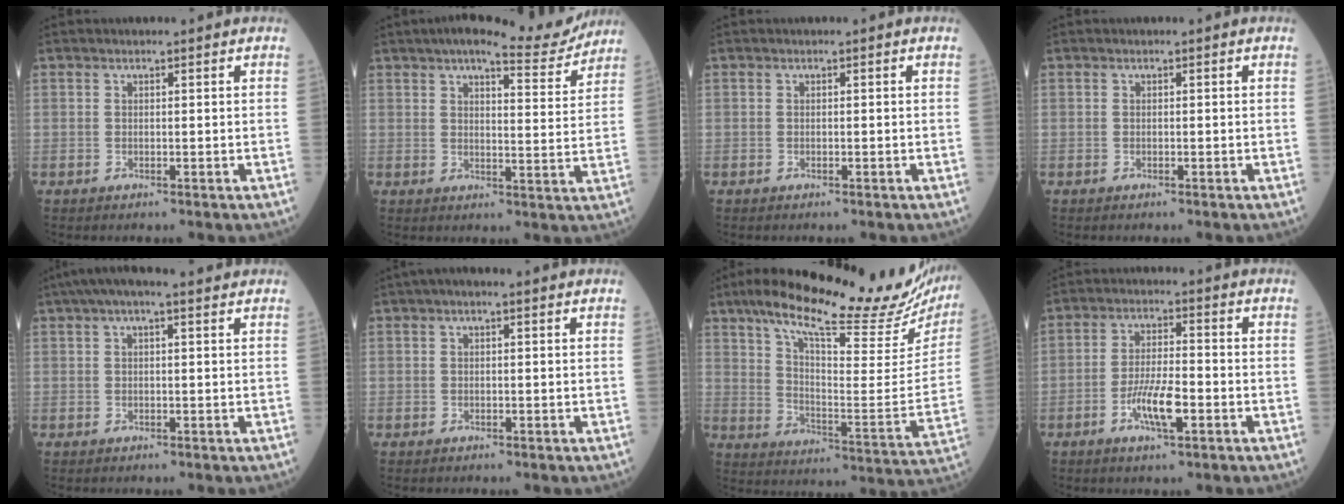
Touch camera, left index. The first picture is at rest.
{"total": 10.7, "force": [9.6, 1.5, 4.5], "torque": [-0.055, -0.013, 0.117]}
{"total": 0.0}
{"total": 0.0}
{"total": 6.5, "force": [4.5, 1.5, 4.5], "torque": [-0.080, 0.045, 0.066]}
{"total": 2.3, "force": [1.1, 0.7, 1.9], "torque": [-0.036, 0.020, 0.013]}
{"total": 28.0, "force": [22.5, 4.6, 16.0], "torque": [-0.256, -0.033, 0.301]}
{"total": 6.7, "force": [-2.9, 1.2, 5.9], "torque": [-0.115, -0.007, -0.056]}